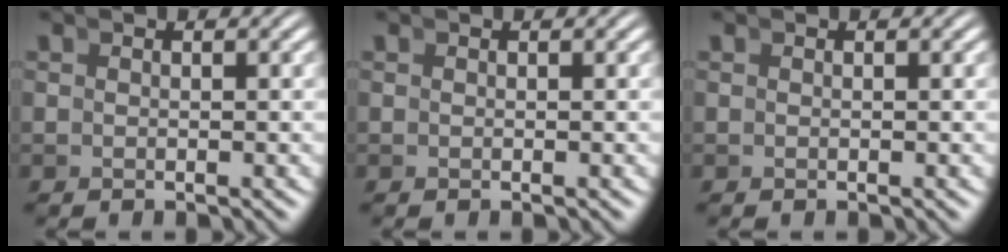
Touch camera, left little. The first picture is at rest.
{"total": 0.0}
{"total": 0.0}